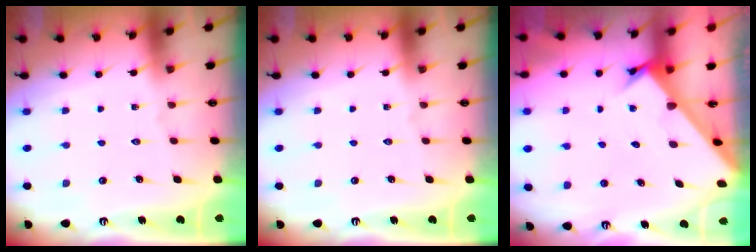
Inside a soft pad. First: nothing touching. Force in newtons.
{"total": 0.0}
{"total": 2.3, "press": 2.3, "slide": 0.1}